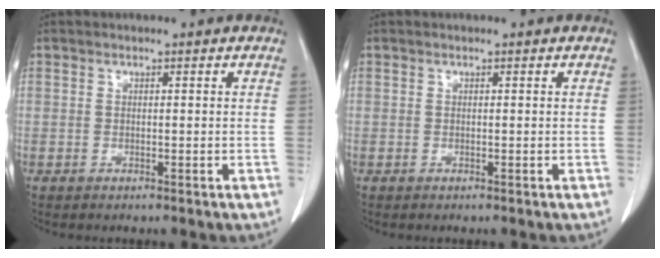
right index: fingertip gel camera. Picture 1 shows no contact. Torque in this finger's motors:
{"motor_torque": [-0.09, 0.03, 0.02, 0.00]}